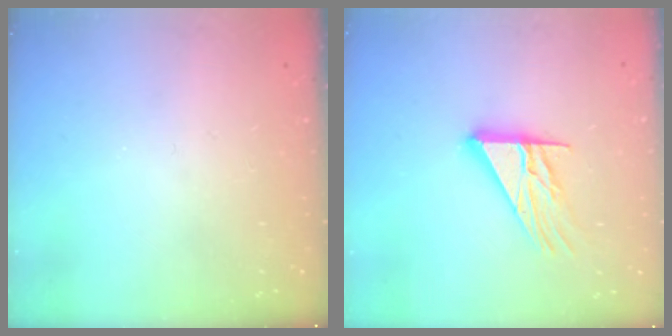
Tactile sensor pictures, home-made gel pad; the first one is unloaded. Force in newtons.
{"total": 13.6, "press": 13.5, "slide": 1.3}